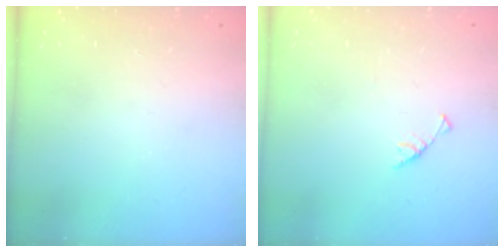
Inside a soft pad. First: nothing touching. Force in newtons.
{"total": 3.0, "press": 3.0, "slide": 0.3}